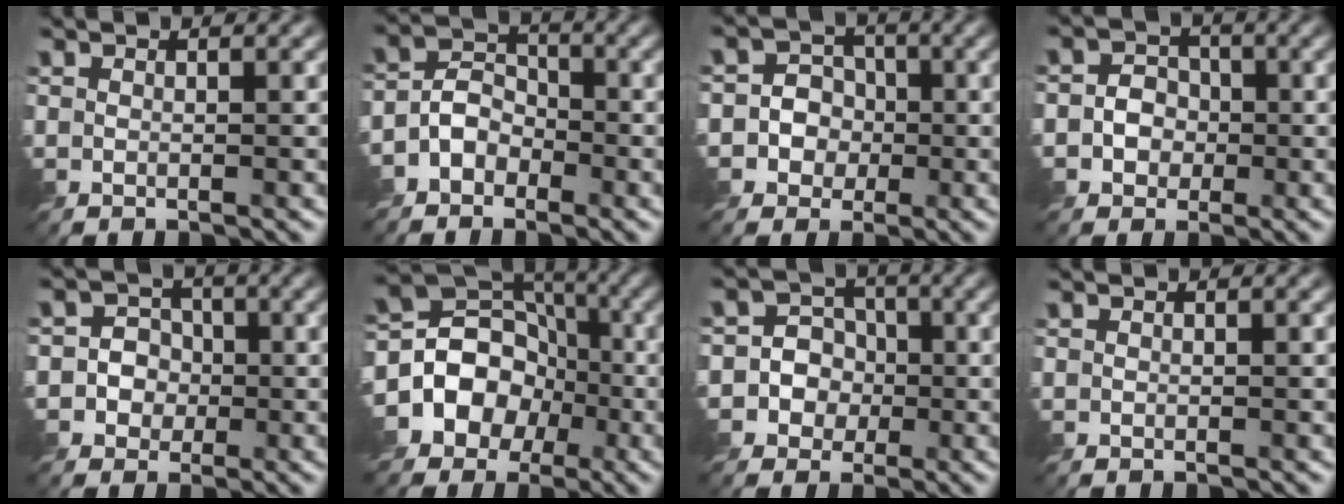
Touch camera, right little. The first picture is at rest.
{"total": 3.1, "force": [-1.9, 2.2, 1.0], "torque": [-0.008, 0.011, -0.049]}
{"total": 4.5, "force": [-1.0, 4.3, 1.0], "torque": [-0.003, 0.022, -0.044]}
{"total": 3.2, "force": [-0.7, 2.9, 1.1], "torque": [0.005, 0.004, -0.033]}
{"total": 3.9, "force": [-0.9, 3.7, 0.8], "torque": [0.003, 0.016, -0.040]}
{"total": 12.1, "force": [-4.3, 10.4, 4.5], "torque": [-0.080, 0.003, -0.095]}
{"total": 5.4, "force": [-1.3, 5.1, 1.0], "torque": [-0.003, 0.025, -0.052]}
{"total": 0.0}